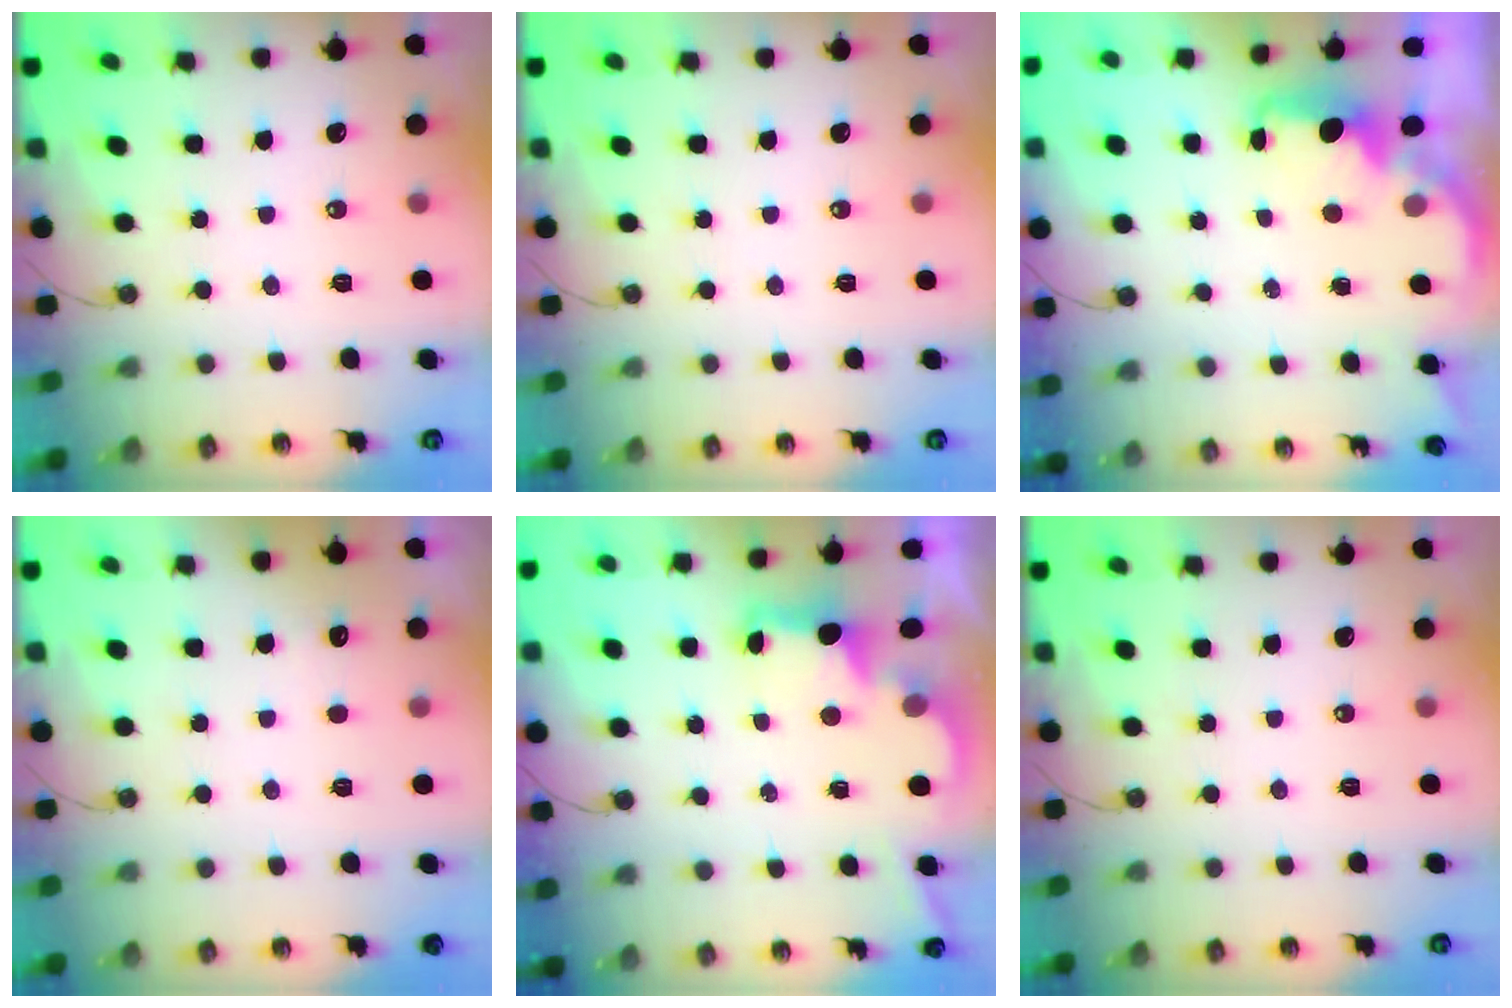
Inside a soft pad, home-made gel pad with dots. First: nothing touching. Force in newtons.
{"total": 0.0}
{"total": 2.8, "press": 2.7, "slide": 0.9}
{"total": 3.0, "press": 2.8, "slide": 1.0}
{"total": 2.8, "press": 2.7, "slide": 0.9}
{"total": 0.0}